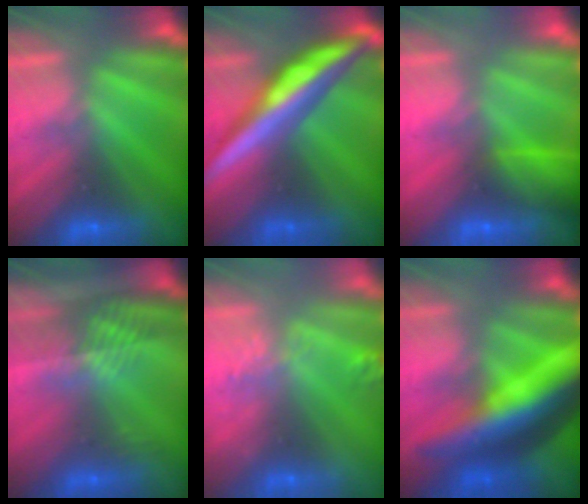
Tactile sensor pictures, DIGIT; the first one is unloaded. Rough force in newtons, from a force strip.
{"total": 6.3}
{"total": 10.7}
{"total": 2.4}
{"total": 2.8}
{"total": 8.2}